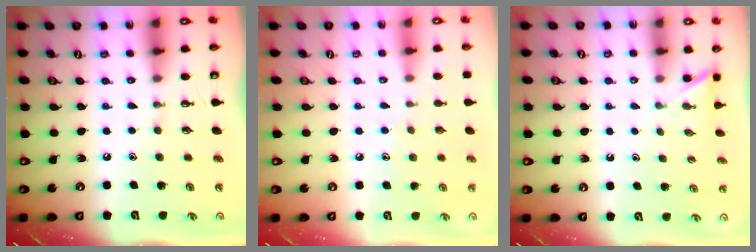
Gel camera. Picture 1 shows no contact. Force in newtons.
{"total": 5.5, "press": 5.5, "slide": 0.5}
{"total": 2.3, "press": 2.3, "slide": 0.2}